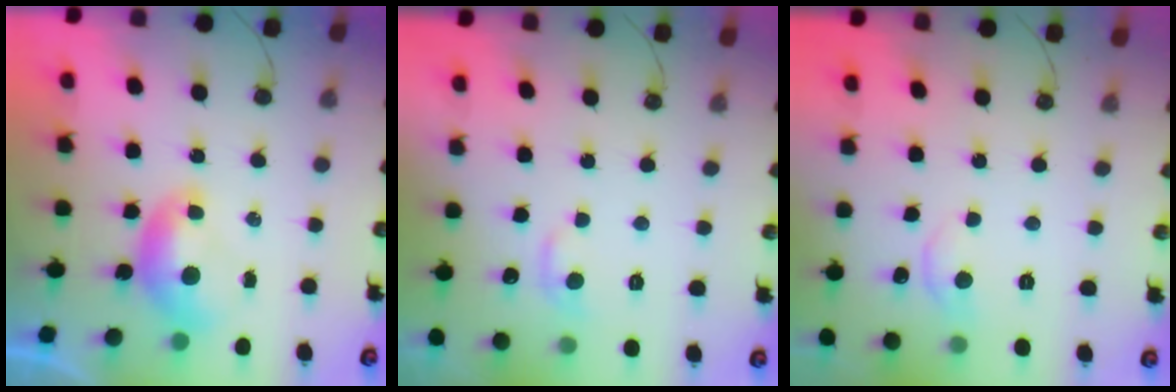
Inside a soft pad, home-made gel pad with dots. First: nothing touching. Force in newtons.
{"total": 0.8, "press": 0.1, "slide": 0.8}
{"total": 1.4, "press": 1.3, "slide": 0.7}